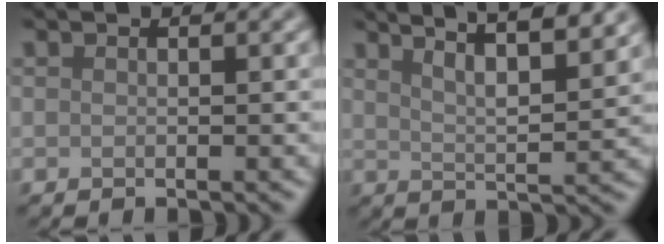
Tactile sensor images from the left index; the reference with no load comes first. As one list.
[{"total": 9.7, "force": [6.8, 2.6, 6.4], "torque": [-0.067, 0.025, 0.064]}]